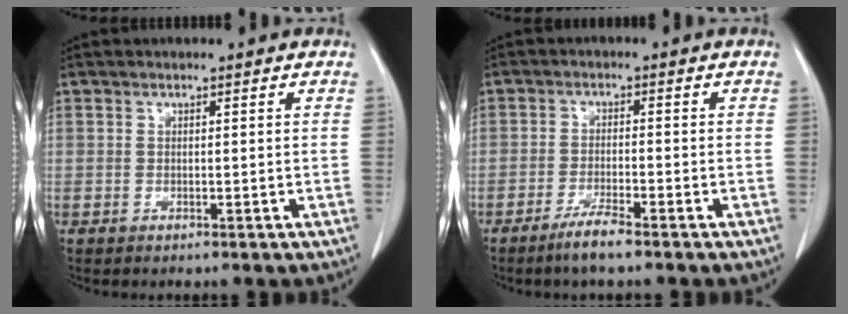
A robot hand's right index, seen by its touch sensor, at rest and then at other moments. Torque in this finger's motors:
{"motor_torque": [0.00, -0.05, 0.26, 0.06]}